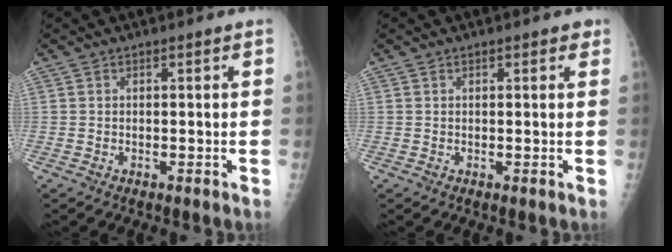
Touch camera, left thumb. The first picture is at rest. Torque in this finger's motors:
{"motor_torque": [-0.21, 0.05, -0.07, -0.15, 0.04]}